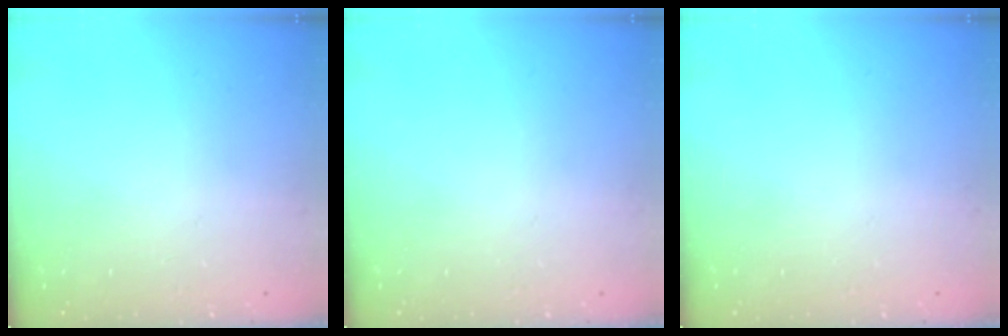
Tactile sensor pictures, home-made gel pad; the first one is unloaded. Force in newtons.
{"total": 0.0}
{"total": 0.0}